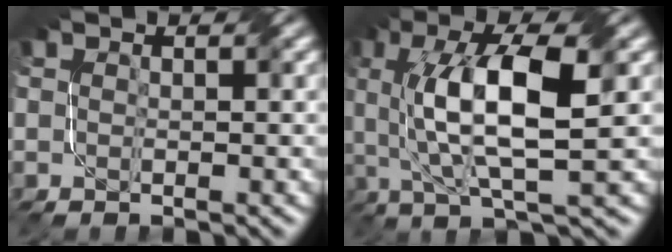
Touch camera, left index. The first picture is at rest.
{"total": 10.0, "force": [1.1, 3.2, 9.4], "torque": [-0.165, 0.011, 0.024]}